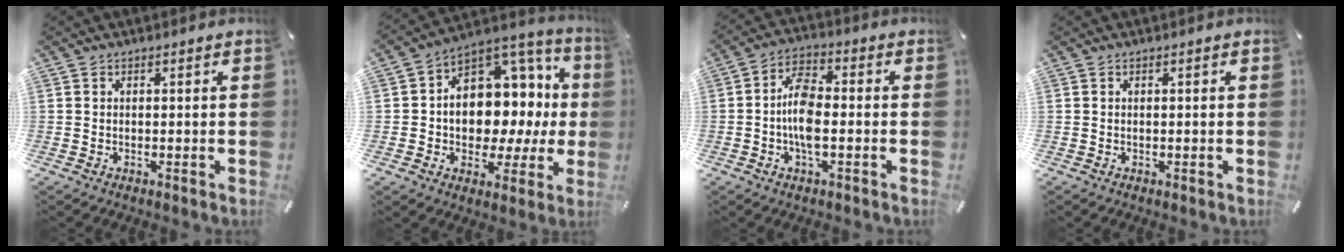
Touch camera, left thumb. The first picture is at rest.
{"total": 12.1, "force": [0.8, 10.1, 6.6], "torque": [-0.074, -0.041, 0.019]}
{"total": 8.2, "force": [-1.4, 3.9, 7.1], "torque": [-0.139, 0.008, -0.024]}
{"total": 0.0}